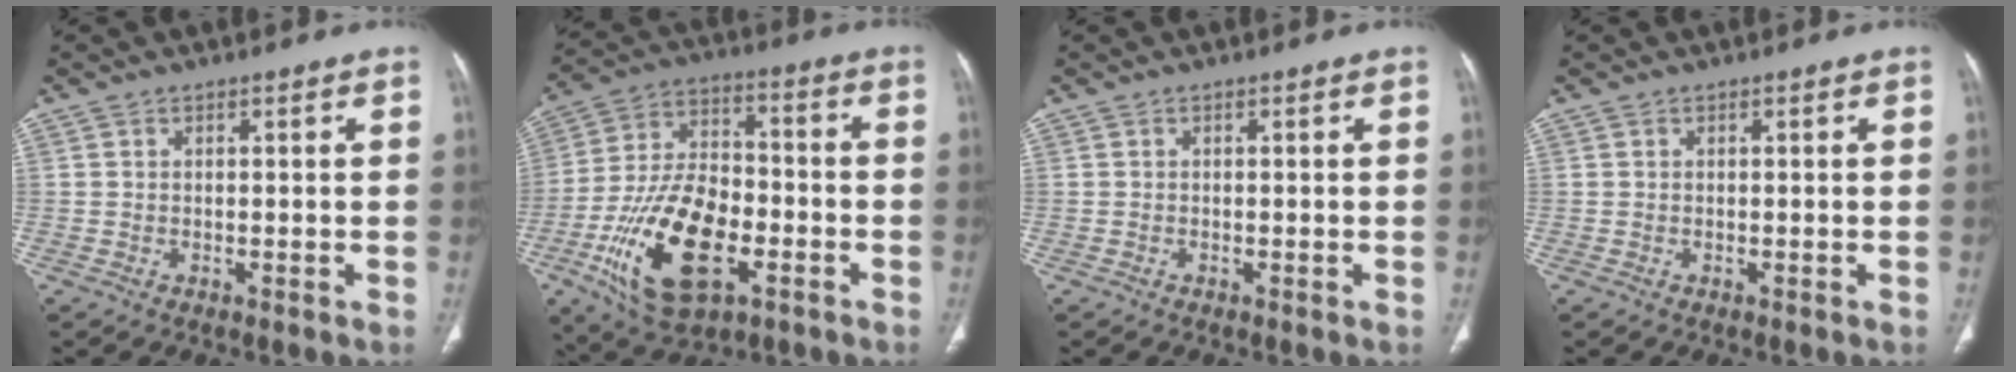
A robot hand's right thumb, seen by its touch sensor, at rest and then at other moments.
{"total": 20.9, "force": [-7.5, 11.0, 16.1], "torque": [-0.287, 0.027, -0.125]}
{"total": 0.0}
{"total": 0.0}